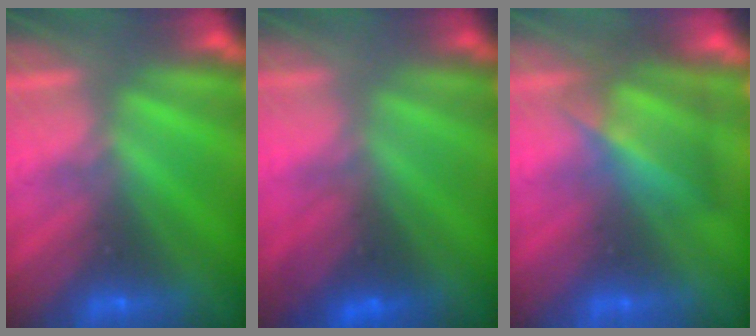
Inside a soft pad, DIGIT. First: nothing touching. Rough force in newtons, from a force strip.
{"total": 2.8}
{"total": 4.7}